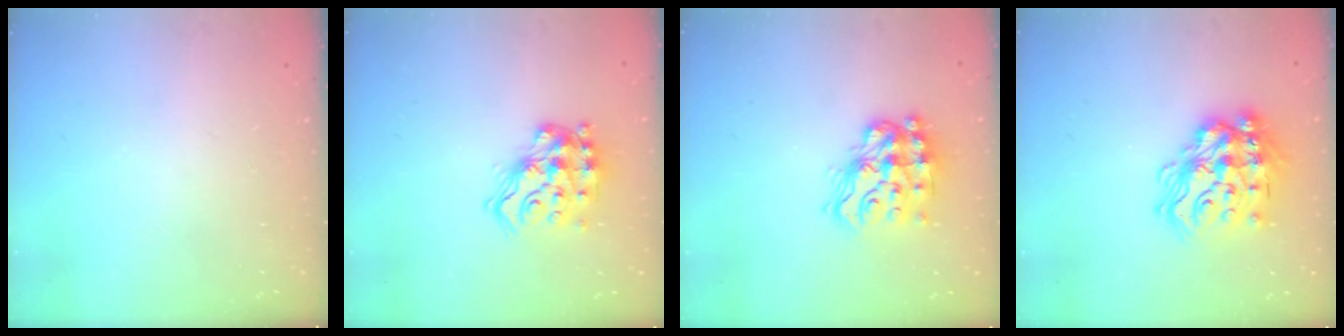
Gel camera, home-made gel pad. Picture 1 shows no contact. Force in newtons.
{"total": 15.1, "press": 14.9, "slide": 2.0}
{"total": 15.0, "press": 14.9, "slide": 1.3}
{"total": 19.5, "press": 19.4, "slide": 2.7}